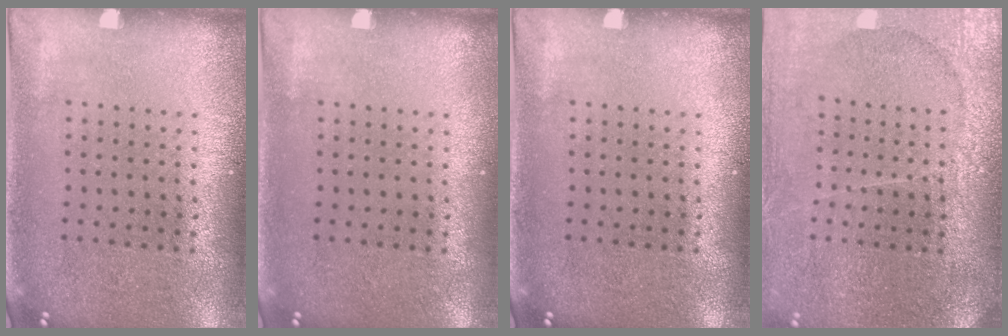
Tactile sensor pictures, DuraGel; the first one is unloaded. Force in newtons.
{"total": 0.0}
{"total": 0.0}
{"total": 3.6, "press": 3.3, "slide": 1.6}